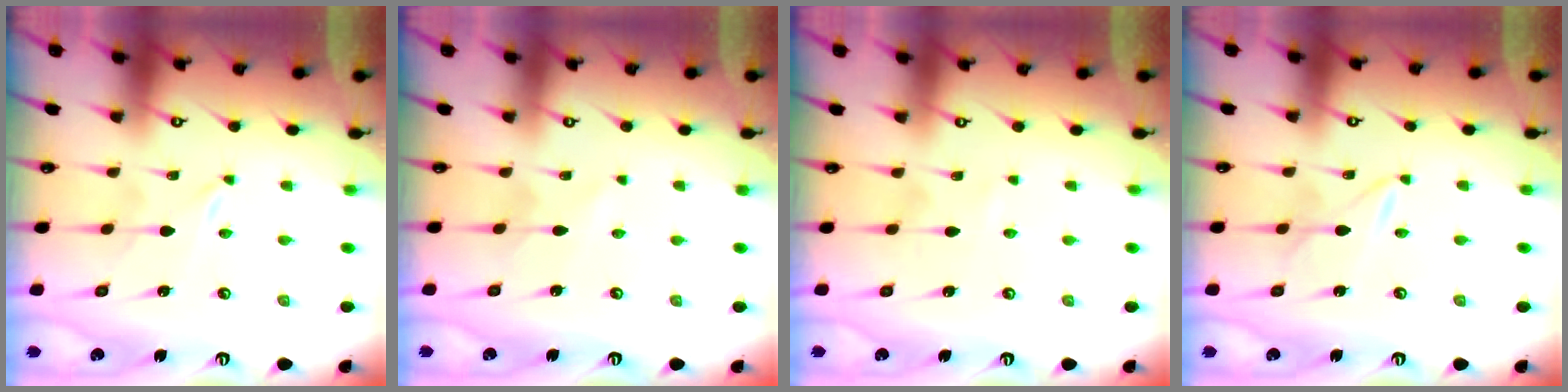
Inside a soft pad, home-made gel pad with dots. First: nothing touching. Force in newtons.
{"total": 2.7, "press": 2.7, "slide": 0.3}
{"total": 2.2, "press": 2.2, "slide": 0.2}
{"total": 1.9, "press": 1.9, "slide": 0.3}